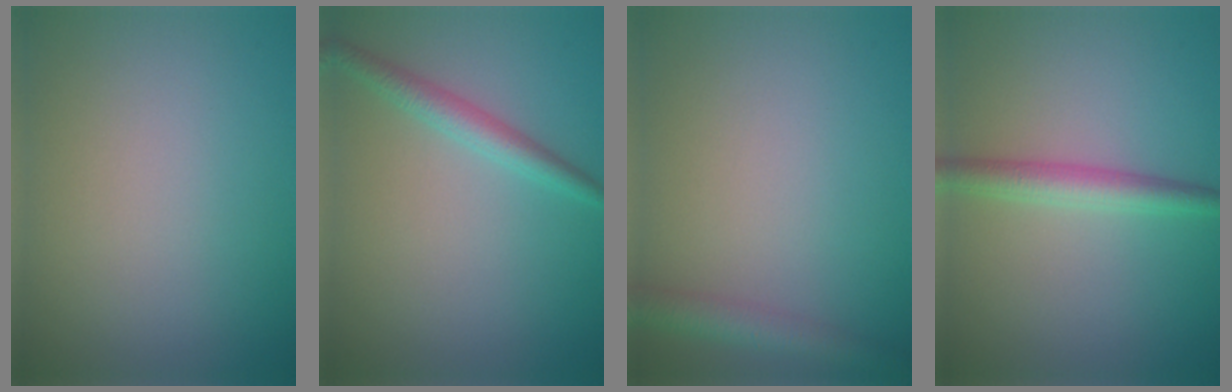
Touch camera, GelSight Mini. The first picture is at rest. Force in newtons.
{"total": 2.3, "press": 2.3, "slide": 0.1}
{"total": 2.8, "press": 2.8, "slide": 0.2}
{"total": 2.9, "press": 2.9, "slide": 0.1}